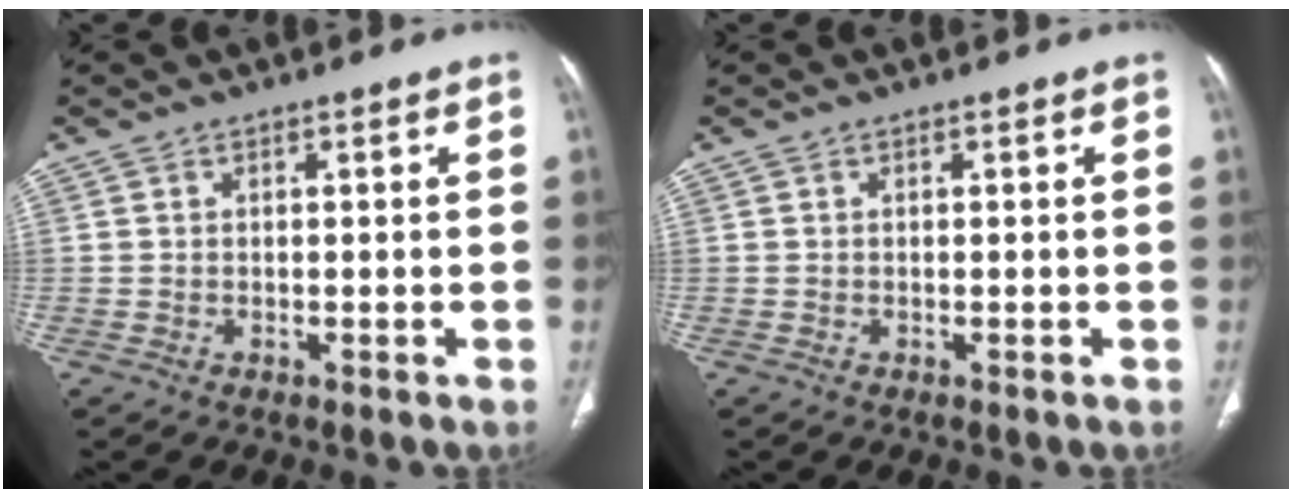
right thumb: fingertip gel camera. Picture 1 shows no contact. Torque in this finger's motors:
{"motor_torque": [-0.21, 0.21, -0.16, 0.13, 0.00]}